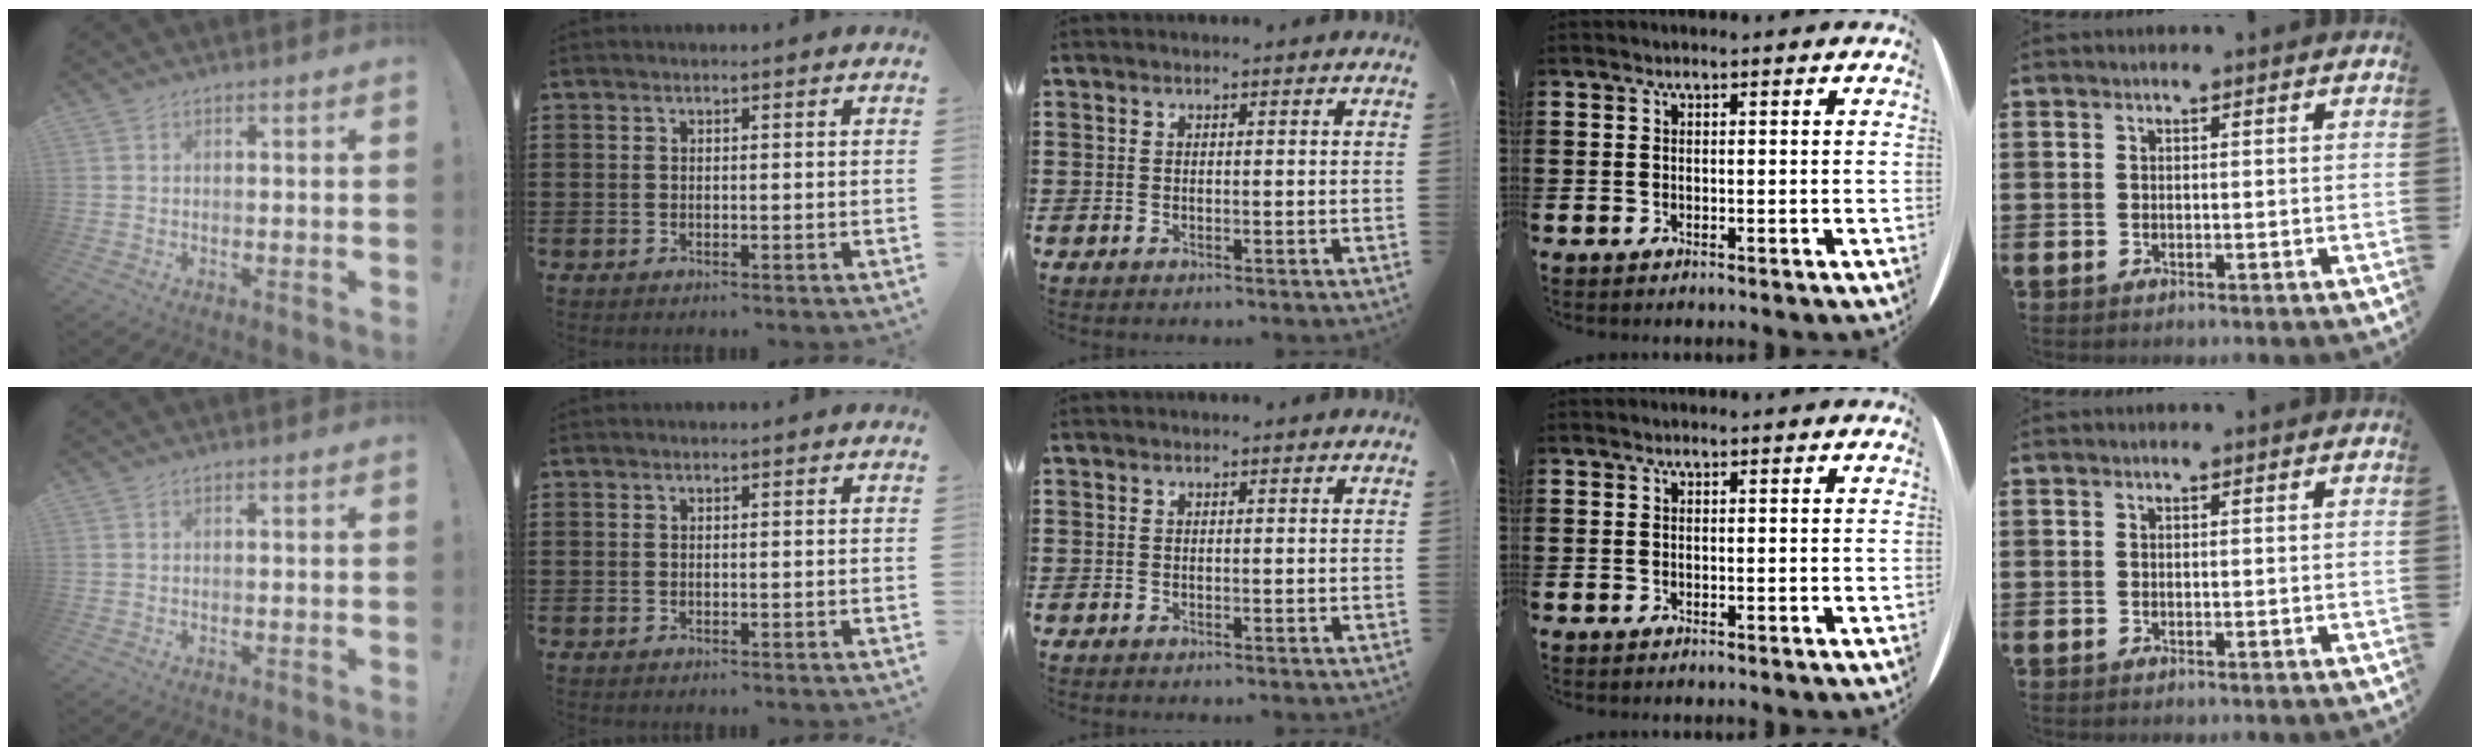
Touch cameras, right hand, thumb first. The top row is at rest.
{}